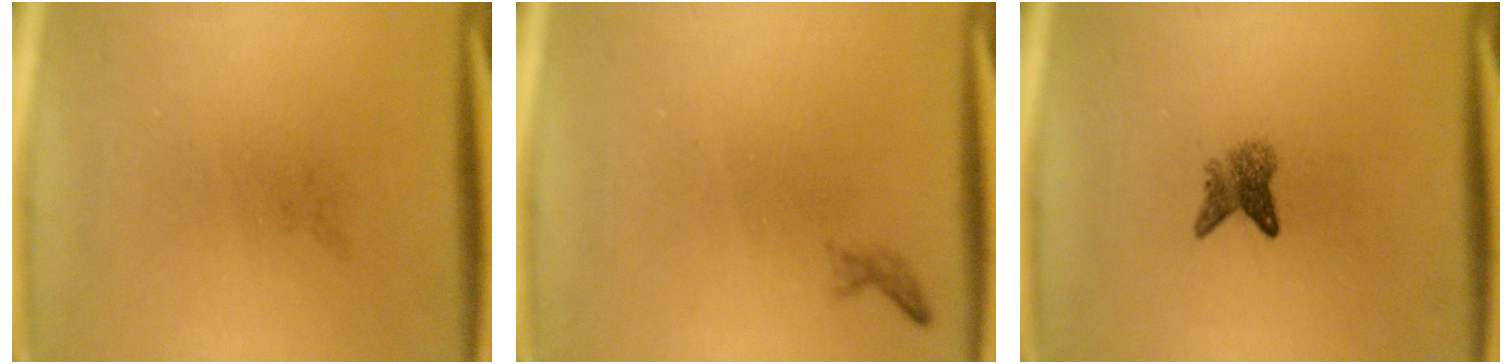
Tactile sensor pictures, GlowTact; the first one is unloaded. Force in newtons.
{"total": 0.6}
{"total": 2.6}